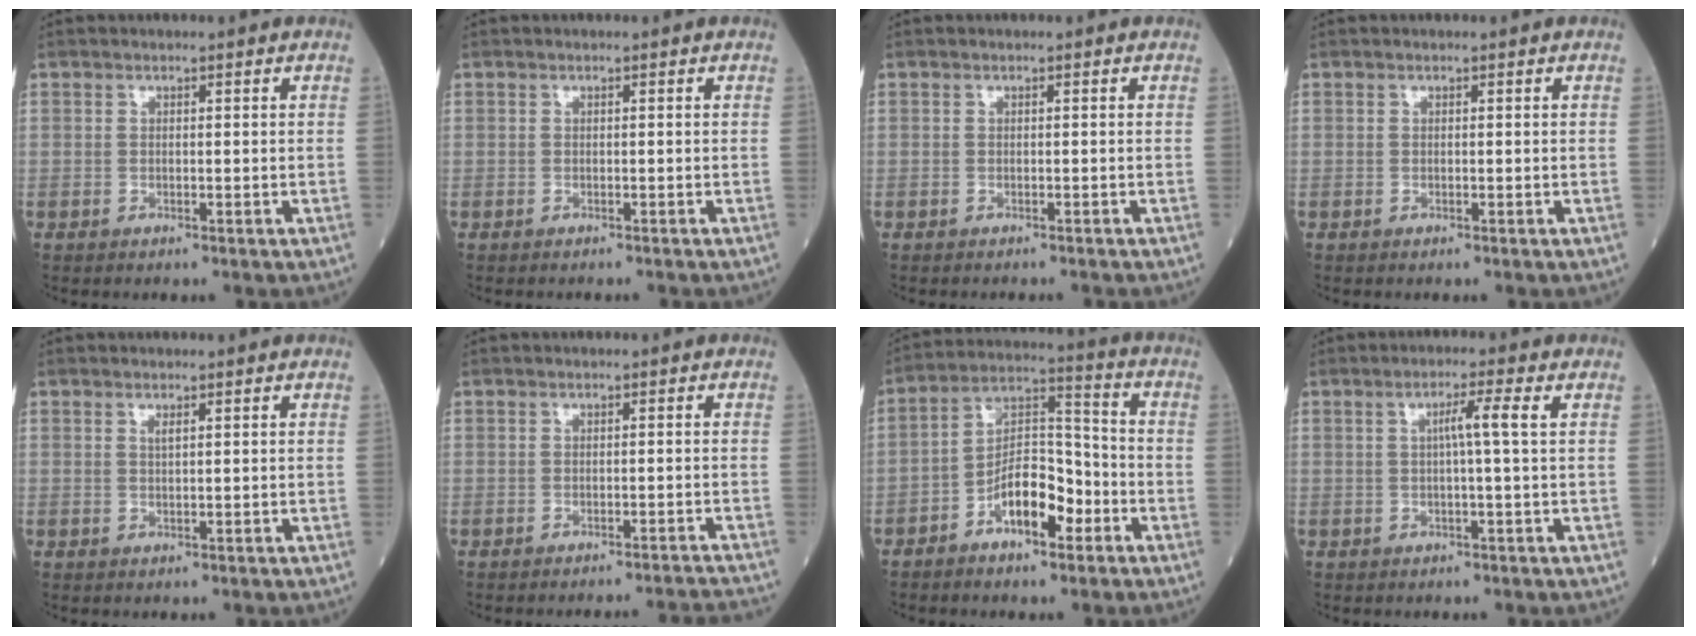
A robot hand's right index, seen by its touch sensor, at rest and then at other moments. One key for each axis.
{"total": 1.4, "fx": -1.4, "fy": 0.0, "fz": 0.4, "tx": -0.003, "ty": 0.000, "tz": -0.017}
{"total": 1.8, "fx": -1.8, "fy": -0.2, "fz": 0.3, "tx": -0.002, "ty": -0.002, "tz": -0.022}
{"total": 0.0}
{"total": 0.8, "fx": 0.5, "fy": 0.0, "fz": 0.6, "tx": -0.018, "ty": -0.004, "tz": 0.009}
{"total": 7.4, "fx": -7.2, "fy": -1.4, "fz": 0.7, "tx": 0.001, "ty": -0.012, "tz": -0.079}
{"total": 9.8, "fx": -4.6, "fy": 4.2, "fz": 7.5, "tx": -0.138, "ty": 0.023, "tz": -0.081}
{"total": 3.5, "fx": 0.6, "fy": -0.8, "fz": 3.3, "tx": -0.061, "ty": 0.005, "tz": 0.008}